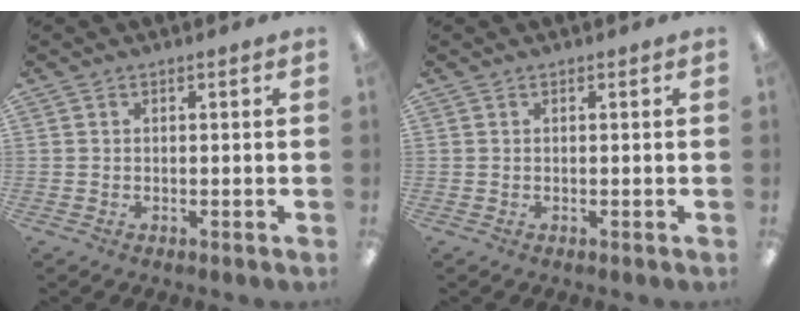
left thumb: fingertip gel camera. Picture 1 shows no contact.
{"total": 0.0}